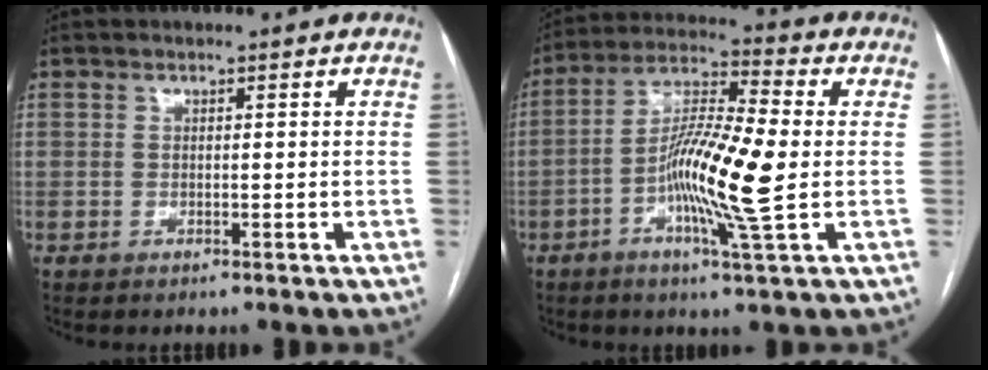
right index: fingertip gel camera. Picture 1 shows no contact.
{"total": 13.2, "force": [-2.2, 0.3, 13.0], "torque": [-0.248, -0.002, -0.049]}